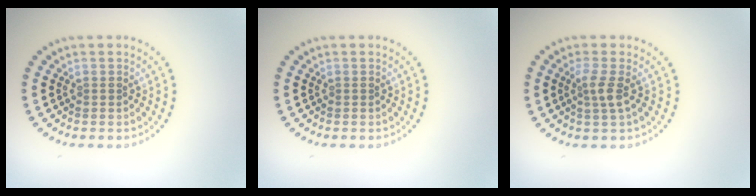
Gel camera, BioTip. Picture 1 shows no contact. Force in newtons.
{"total": 0.0}
{"total": 1.9, "press": 1.4, "slide": 1.3}